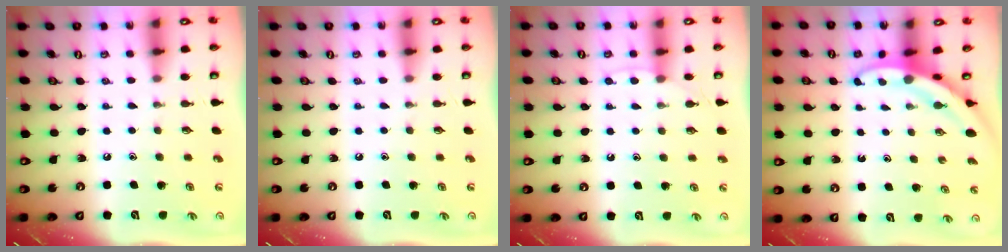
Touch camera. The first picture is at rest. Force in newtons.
{"total": 0.0}
{"total": 4.2, "press": 4.2, "slide": 0.5}
{"total": 3.3, "press": 3.3, "slide": 0.2}